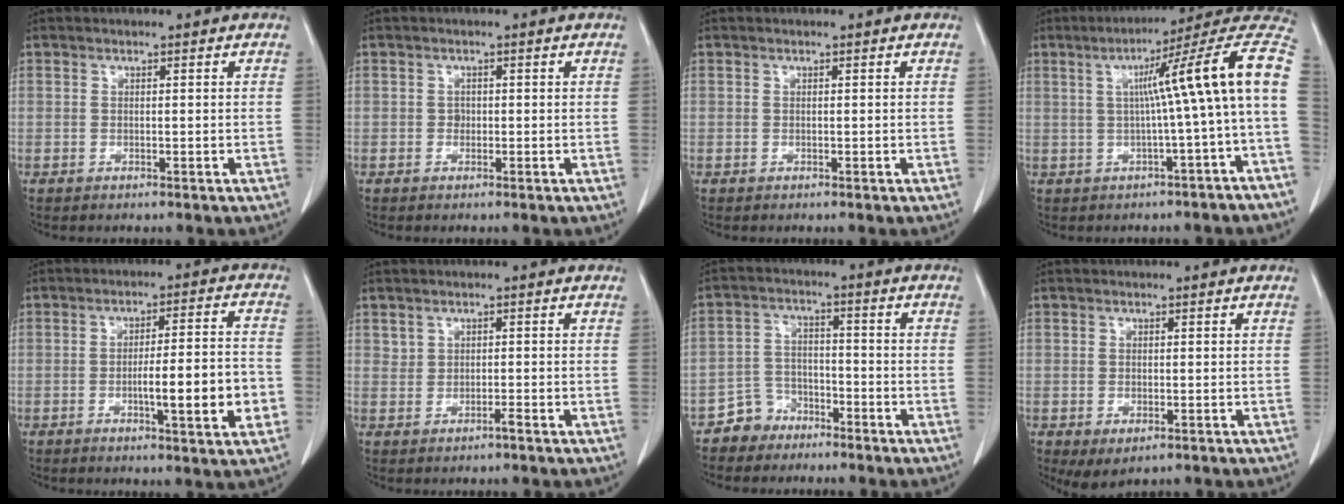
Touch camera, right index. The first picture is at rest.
{"total": 0.8, "force": [-0.1, 0.7, 0.3], "torque": [-0.001, 0.003, -0.002]}
{"total": 0.0}
{"total": 14.4, "force": [0.6, -1.0, 14.4], "torque": [-0.184, 0.038, -0.001]}
{"total": 10.6, "force": [-2.8, 1.2, 10.1], "torque": [-0.147, 0.006, -0.039]}
{"total": 0.9, "force": [0.1, 0.6, 0.7], "torque": [-0.013, 0.002, 0.003]}
{"total": 5.1, "force": [-3.9, 3.3, -0.1], "torque": [0.011, 0.010, -0.072]}
{"total": 3.1, "force": [-1.3, 1.6, 2.3], "torque": [-0.037, -0.008, -0.008]}